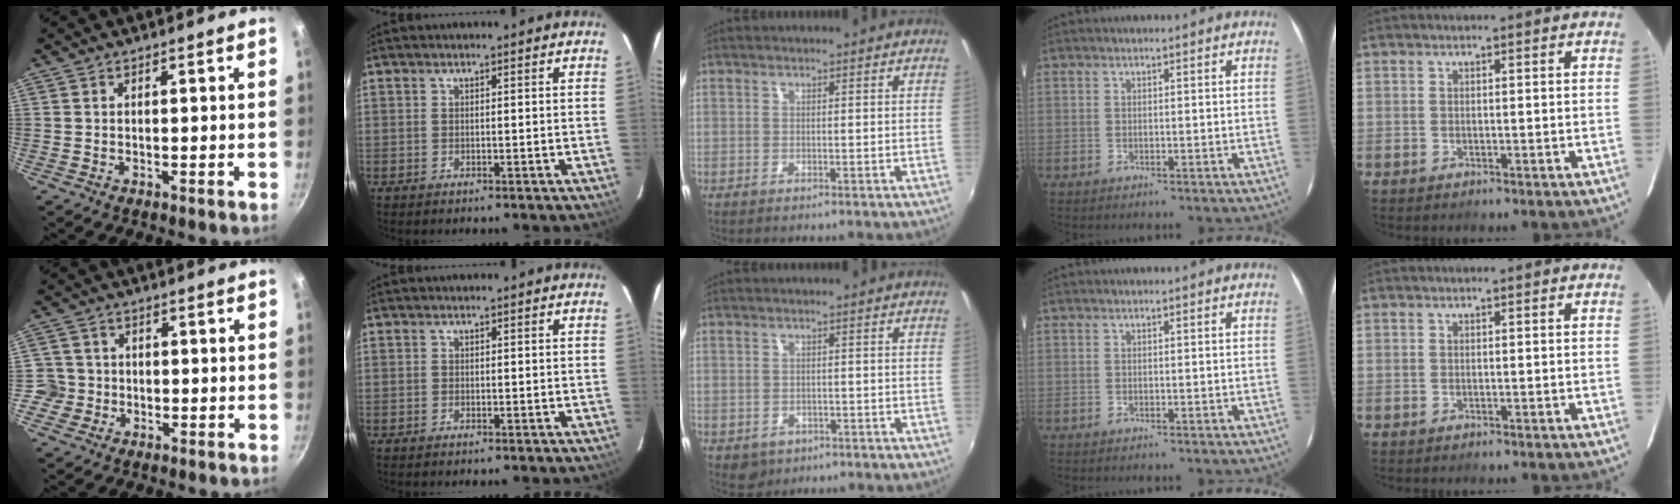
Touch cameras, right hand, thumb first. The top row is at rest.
{"thumb": {"total": 4.1, "force": [-0.9, 3.9, 0.4], "torque": [0.019, 0.016, -0.020]}, "middle": {"total": 3.6, "force": [-1.4, 3.0, 1.4], "torque": [-0.032, -0.007, -0.014]}}